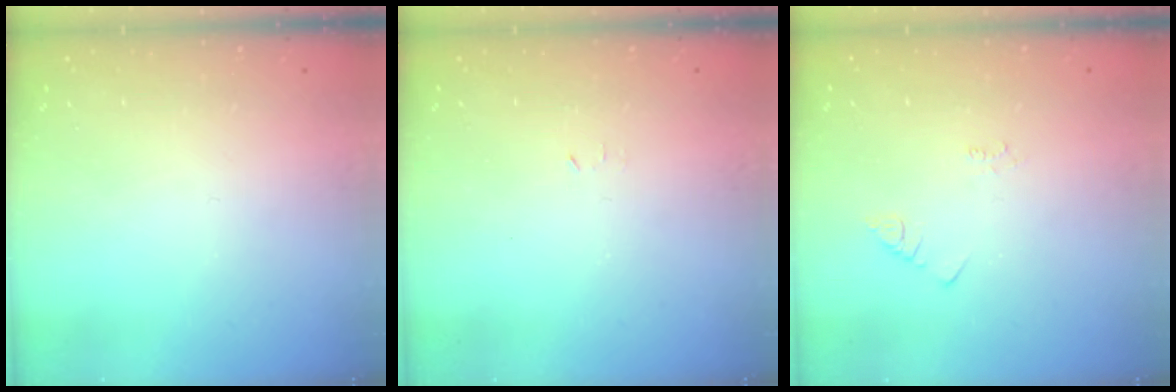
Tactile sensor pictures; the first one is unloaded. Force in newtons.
{"total": 2.4, "press": 2.4, "slide": 0.4}
{"total": 2.2, "press": 2.1, "slide": 0.4}